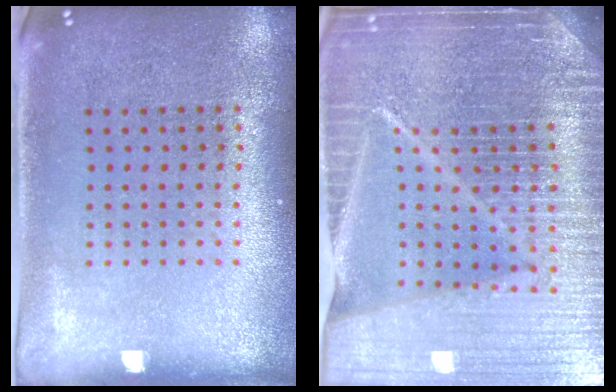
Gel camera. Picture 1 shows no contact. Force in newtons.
{"total": 6.9, "press": 5.9, "slide": 3.5}